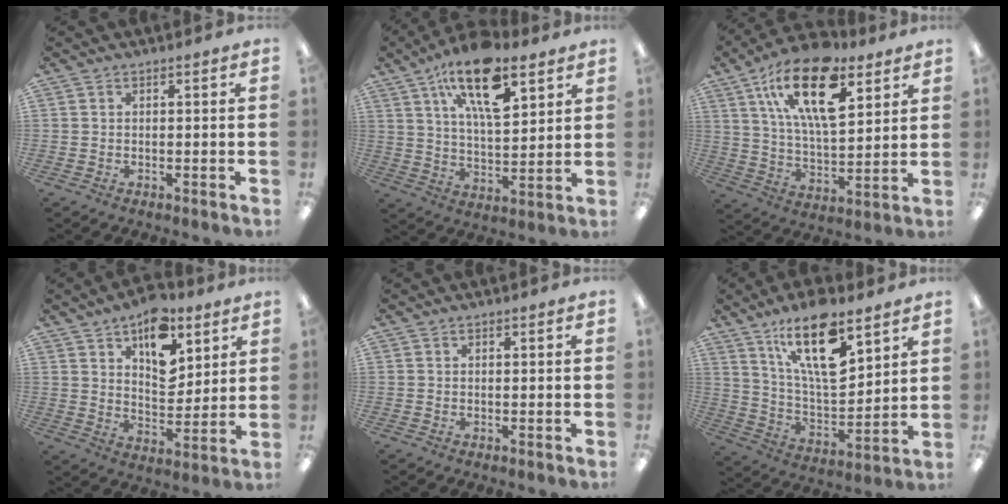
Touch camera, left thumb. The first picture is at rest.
{"total": 18.4, "force": [10.8, 7.6, 12.8], "torque": [-0.206, -0.047, 0.180]}
{"total": 21.6, "force": [11.7, 9.9, 15.2], "torque": [-0.269, -0.051, 0.196]}
{"total": 14.3, "force": [8.5, 7.7, 8.5], "torque": [-0.107, -0.044, 0.146]}
{"total": 0.0}
{"total": 19.6, "force": [11.7, 7.4, 13.9], "torque": [-0.244, -0.061, 0.194]}